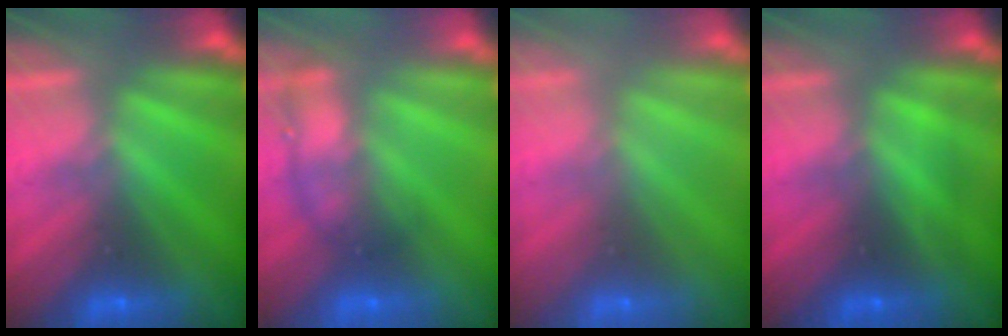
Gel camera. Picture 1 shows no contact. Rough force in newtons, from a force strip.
{"total": 1.9}
{"total": 2.8}
{"total": 1.8}